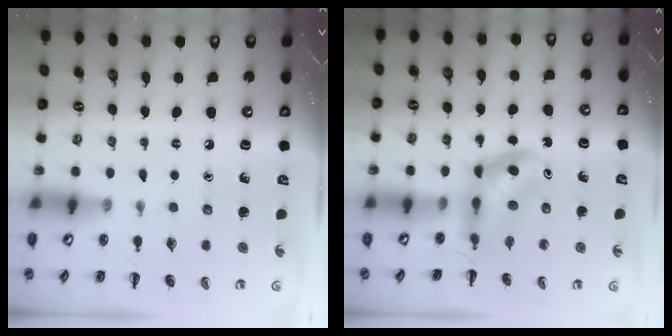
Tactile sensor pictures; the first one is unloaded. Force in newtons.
{"total": 4.5, "press": 4.5, "slide": 0.7}